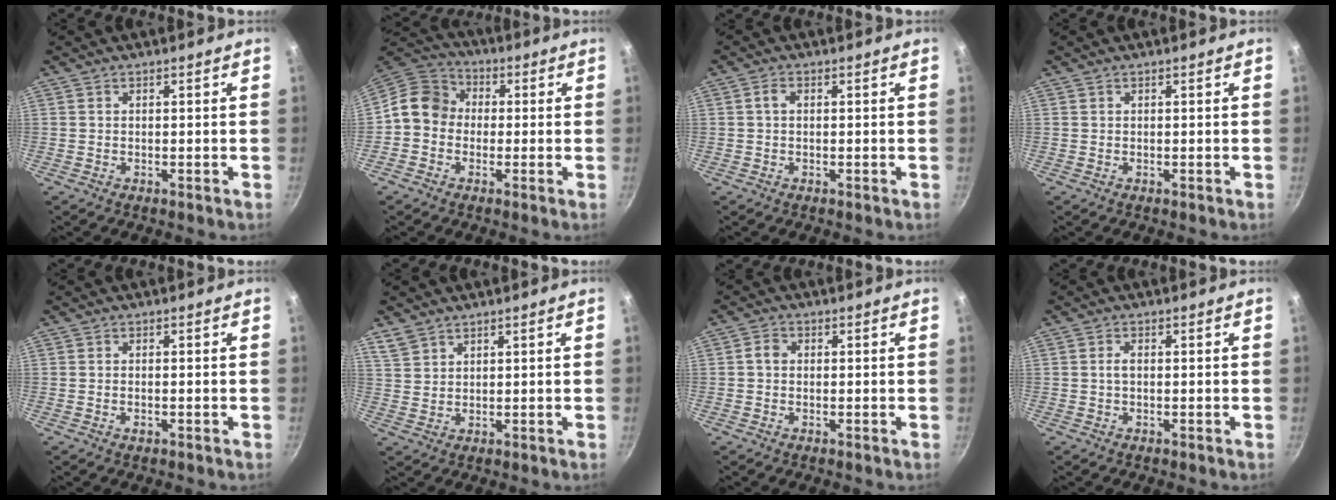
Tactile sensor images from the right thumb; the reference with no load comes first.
{"total": 9.5, "force": [-0.4, 8.3, 4.6], "torque": [-0.051, 0.030, -0.034]}
{"total": 1.4, "force": [0.1, 0.9, 1.0], "torque": [-0.020, 0.006, 0.002]}
{"total": 0.0}
{"total": 1.1, "force": [-0.4, 0.5, 0.9], "torque": [-0.019, 0.003, -0.008]}
{"total": 3.7, "force": [2.9, 2.1, 1.1], "torque": [-0.015, -0.002, 0.063]}
{"total": 2.1, "force": [0.1, 1.8, 1.2], "torque": [-0.017, 0.009, -0.003]}
{"total": 1.4, "force": [0.0, 0.8, 1.2], "torque": [-0.024, 0.005, -0.002]}